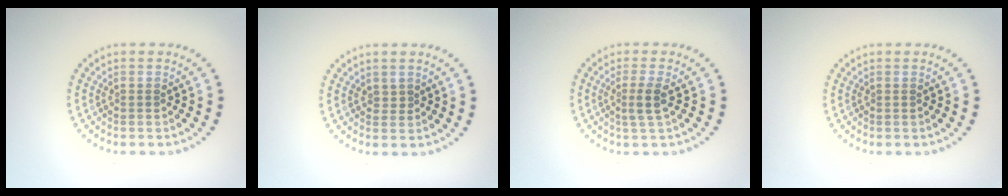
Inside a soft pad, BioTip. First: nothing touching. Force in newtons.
{"total": 0.5, "press": 0.2, "slide": 0.5}
{"total": 1.7, "press": 1.3, "slide": 1.1}
{"total": 0.0}